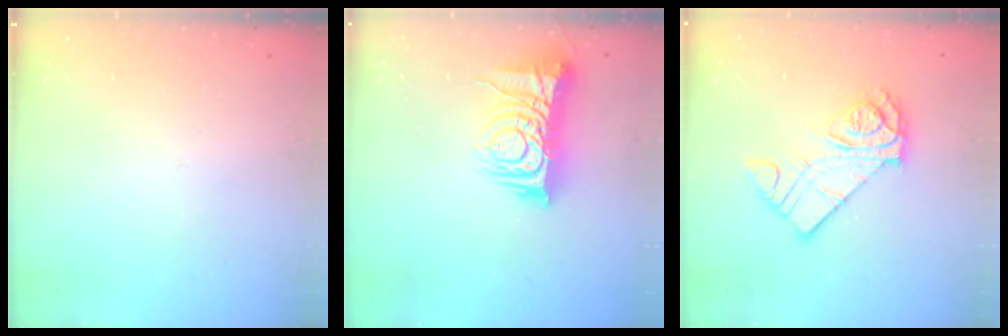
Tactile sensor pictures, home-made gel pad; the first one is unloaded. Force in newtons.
{"total": 12.2, "press": 12.1, "slide": 1.3}
{"total": 12.9, "press": 12.9, "slide": 0.7}